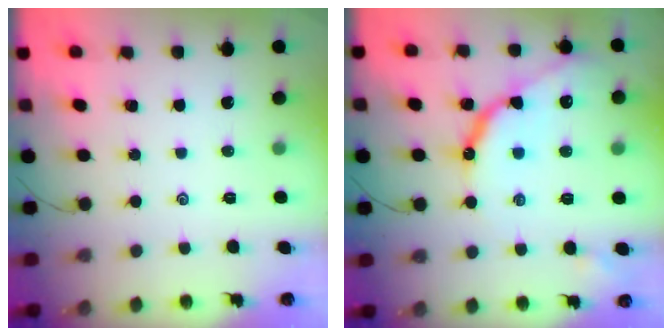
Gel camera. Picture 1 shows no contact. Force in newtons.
{"total": 12.9, "press": 12.8, "slide": 0.8}